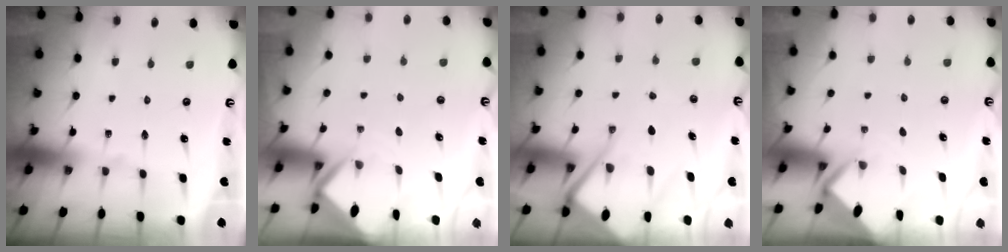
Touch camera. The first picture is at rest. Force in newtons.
{"total": 3.3, "press": 3.3, "slide": 0.2}
{"total": 13.2, "press": 13.2, "slide": 1.3}
{"total": 2.9, "press": 2.9, "slide": 0.3}